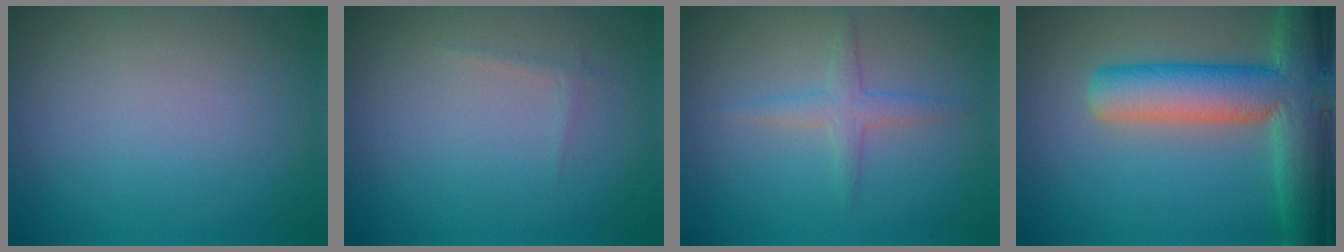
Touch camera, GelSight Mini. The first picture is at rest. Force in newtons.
{"total": 0.6, "press": 0.6, "slide": 0.0}
{"total": 1.8, "press": 1.8, "slide": 0.1}
{"total": 9.0, "press": 8.9, "slide": 0.5}